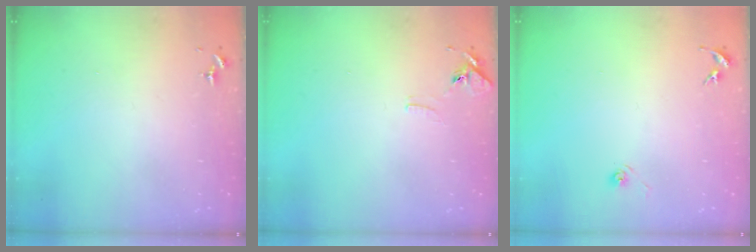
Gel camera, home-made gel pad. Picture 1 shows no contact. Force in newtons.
{"total": 6.2, "press": 6.1, "slide": 0.6}
{"total": 3.2, "press": 2.6, "slide": 1.8}